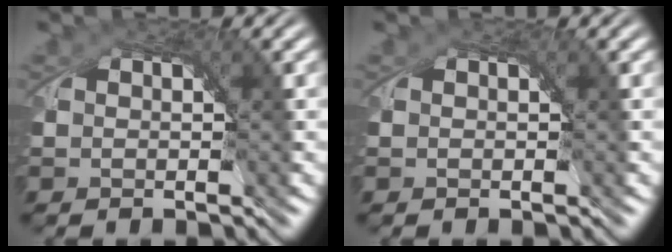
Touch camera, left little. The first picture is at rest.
{"total": 0.0}